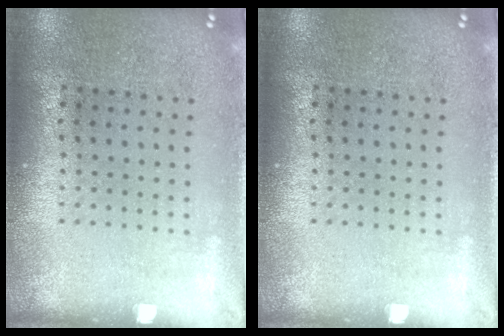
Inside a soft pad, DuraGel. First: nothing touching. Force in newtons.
{"total": 0.0}